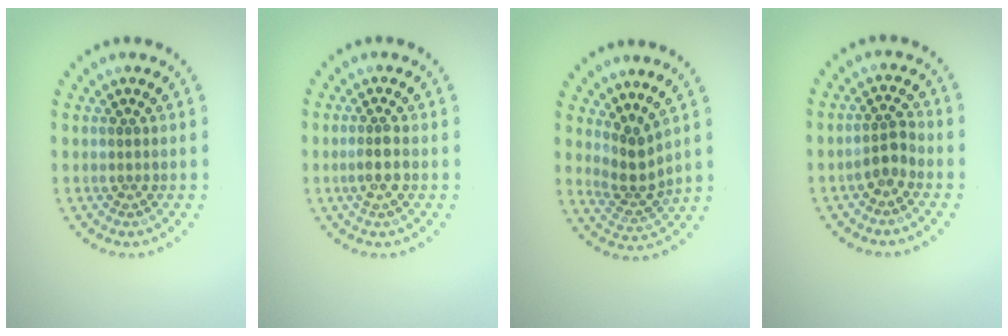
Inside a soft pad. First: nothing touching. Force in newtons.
{"total": 1.8, "press": 1.7, "slide": 0.6}
{"total": 2.9, "press": 2.1, "slide": 2.0}
{"total": 1.6, "press": 1.4, "slide": 0.8}